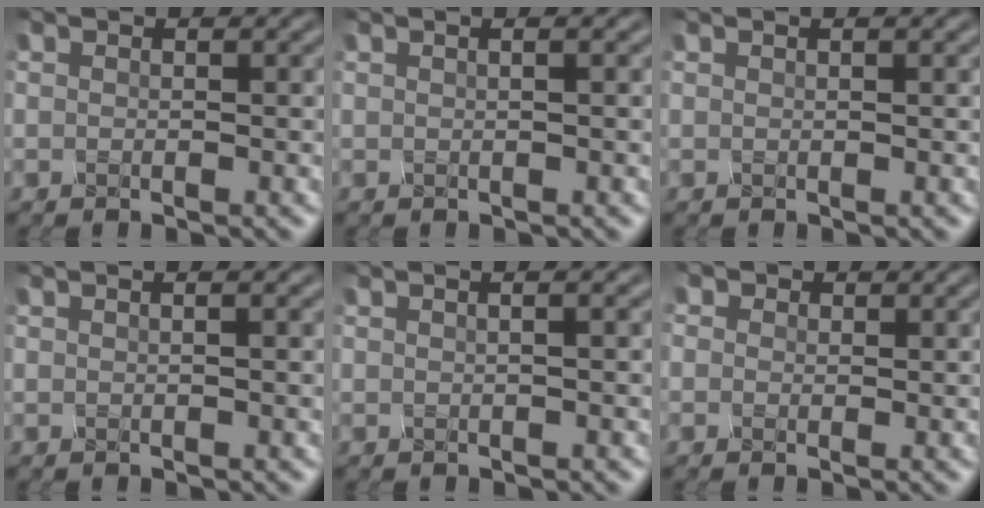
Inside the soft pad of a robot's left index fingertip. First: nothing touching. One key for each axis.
{"total": 3.4, "fx": 1.5, "fy": 1.7, "fz": 2.5, "tx": -0.016, "ty": 0.034, "tz": 0.006}
{"total": 2.0, "fx": 1.1, "fy": 0.9, "fz": 1.4, "tx": -0.008, "ty": 0.021, "tz": 0.007}
{"total": 3.5, "fx": 1.5, "fy": 1.6, "fz": 2.7, "tx": -0.017, "ty": 0.031, "tz": 0.008}
{"total": 3.7, "fx": 1.6, "fy": 1.9, "fz": 2.8, "tx": -0.018, "ty": 0.036, "tz": 0.006}
{"total": 1.2, "fx": -0.6, "fy": -0.1, "fz": -1.1, "tx": 0.013, "ty": -0.004, "tz": 0.006}